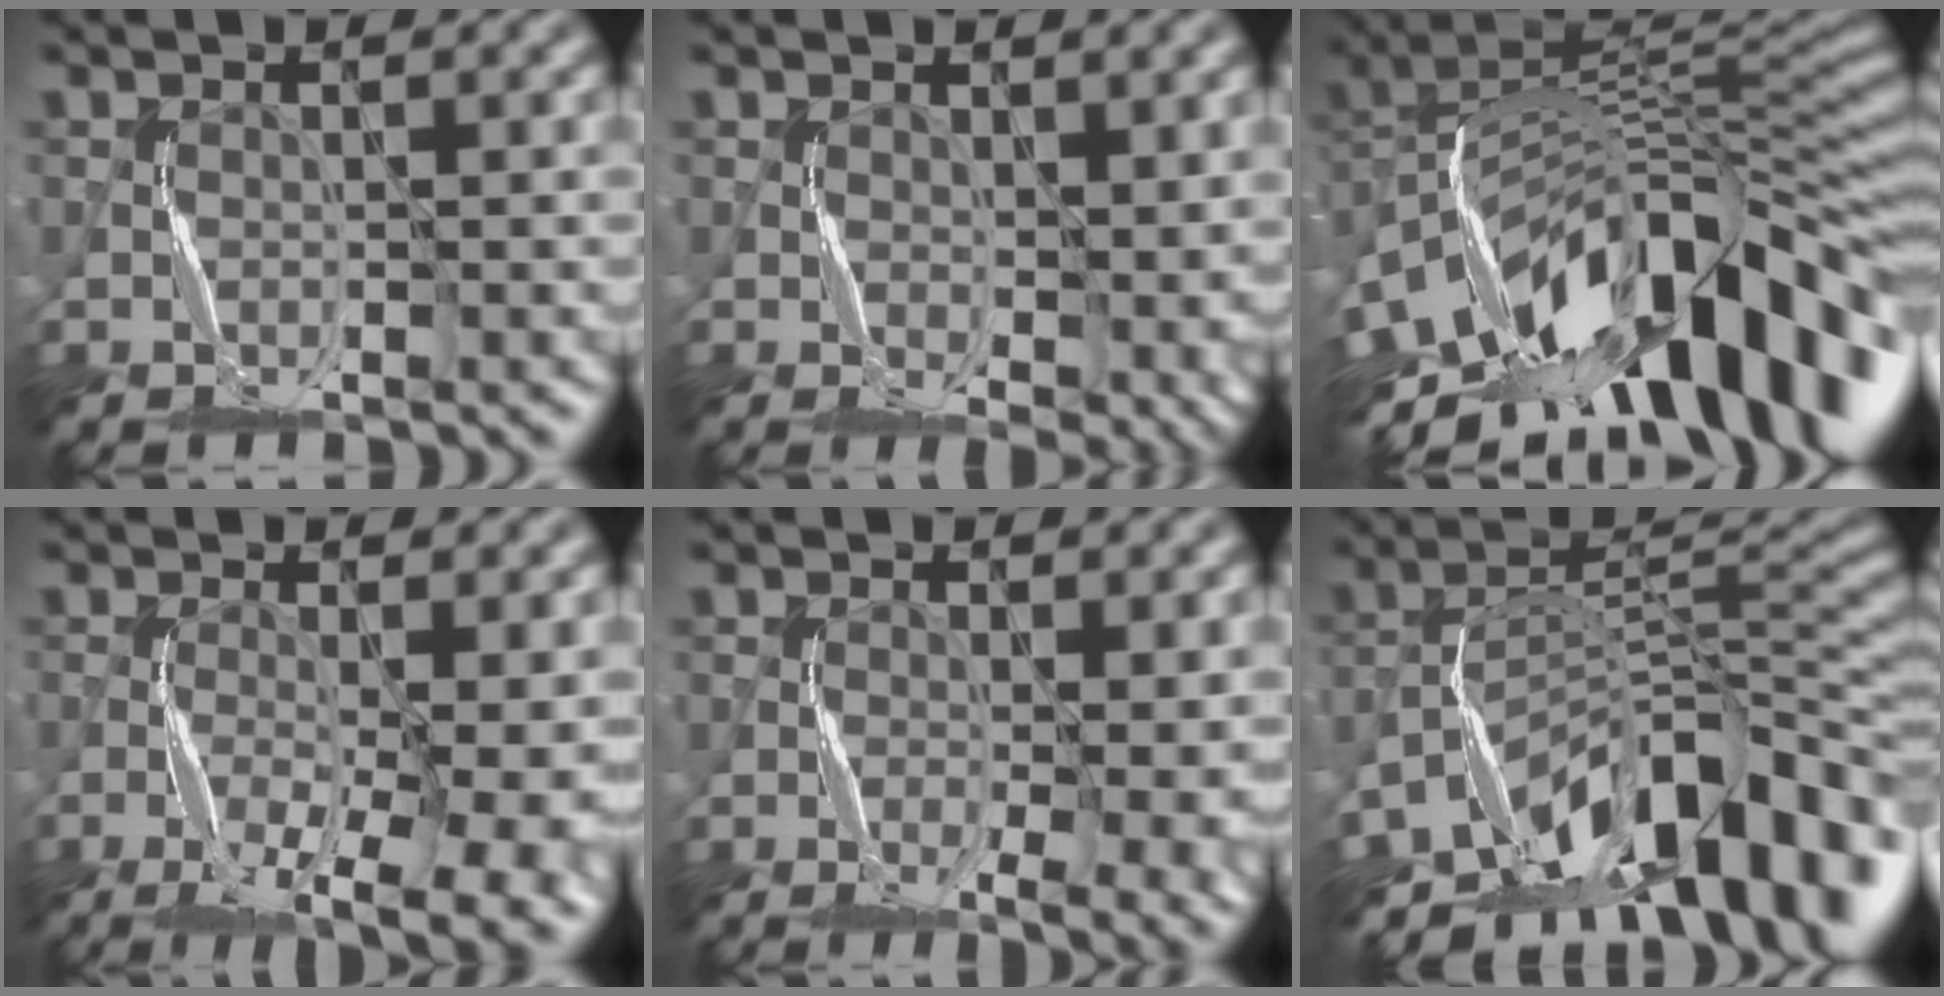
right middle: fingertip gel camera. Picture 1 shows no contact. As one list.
[{"total": 5.0, "force": [0.5, 2.6, 4.3], "torque": [-0.063, -0.012, 0.016]}, {"total": 14.6, "force": [-5.8, 7.0, 11.4], "torque": [-0.199, 0.016, -0.104]}, {"total": 9.7, "force": [-3.8, 3.3, 8.3], "torque": [-0.138, -0.013, -0.055]}, {"total": 7.3, "force": [-1.4, 3.0, 6.4], "torque": [-0.084, -0.010, -0.004]}, {"total": 13.4, "force": [-9.3, 5.2, 8.0], "torque": [-0.118, 0.023, -0.161]}]